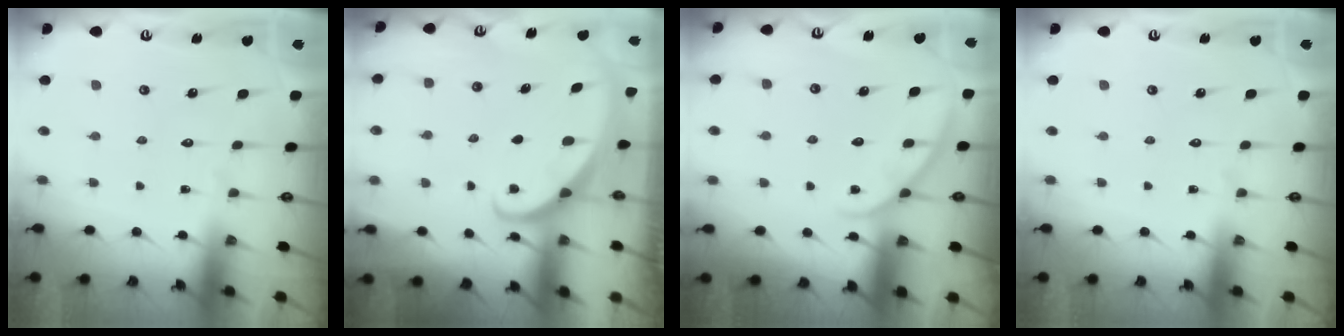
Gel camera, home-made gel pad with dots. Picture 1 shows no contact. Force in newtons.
{"total": 1.2, "press": 1.2, "slide": 0.1}
{"total": 3.7, "press": 3.7, "slide": 0.4}
{"total": 0.0}